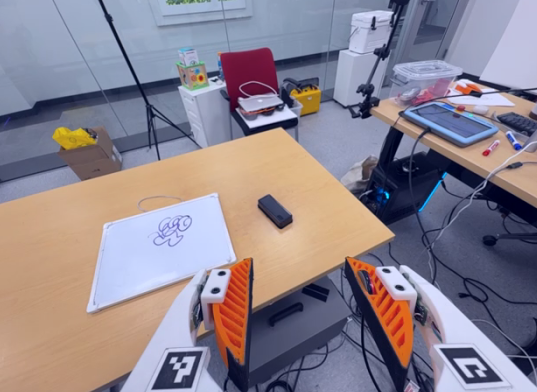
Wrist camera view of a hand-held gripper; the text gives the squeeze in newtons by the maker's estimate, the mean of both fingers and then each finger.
{"total": 0.0}